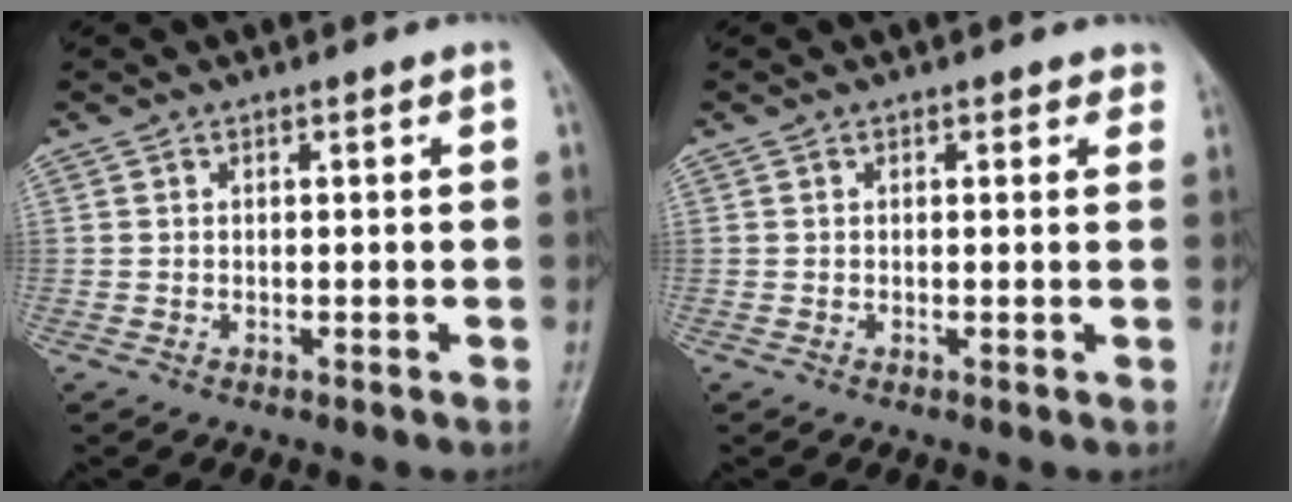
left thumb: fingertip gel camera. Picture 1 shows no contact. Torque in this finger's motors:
{"motor_torque": [-0.10, -0.01, -0.02, 0.02, 0.02]}